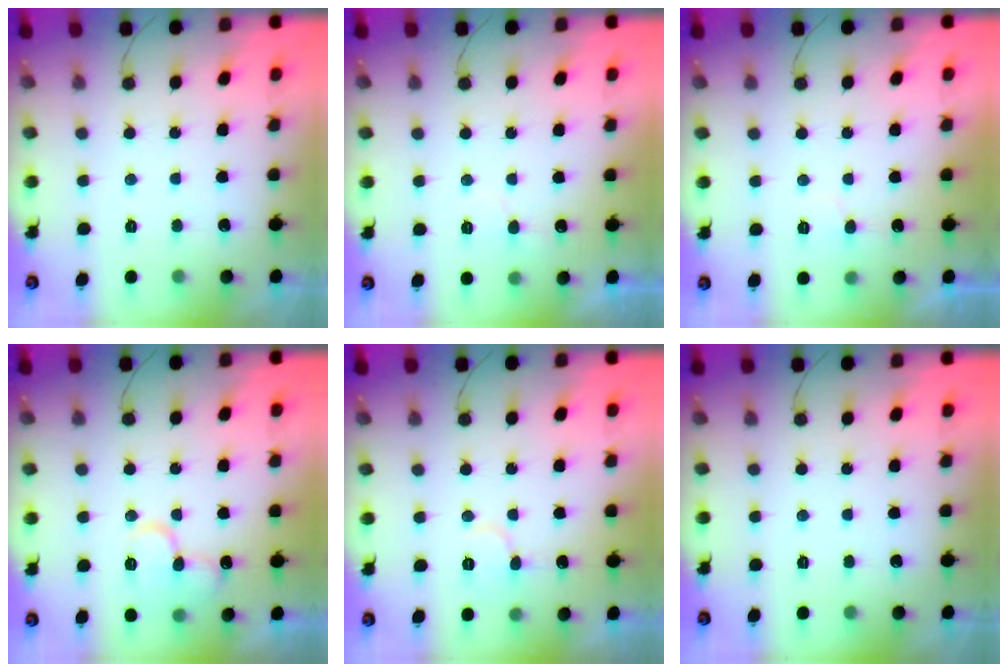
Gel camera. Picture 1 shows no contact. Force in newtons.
{"total": 4.3, "press": 4.3, "slide": 0.3}
{"total": 5.6, "press": 5.5, "slide": 0.4}
{"total": 12.1, "press": 11.9, "slide": 1.6}
{"total": 6.2, "press": 6.2, "slide": 0.1}
{"total": 0.0}